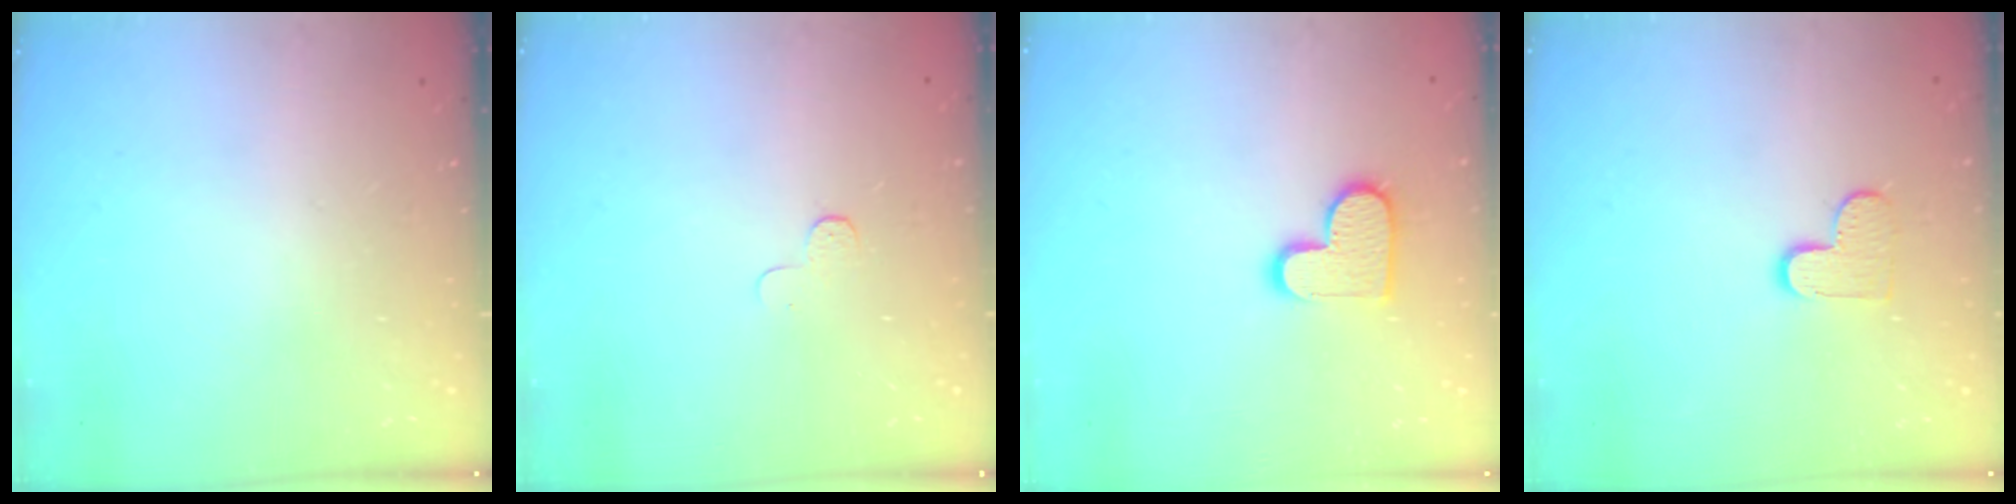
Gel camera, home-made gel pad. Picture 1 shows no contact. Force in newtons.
{"total": 3.9, "press": 3.9, "slide": 0.4}
{"total": 12.0, "press": 12.0, "slide": 0.6}
{"total": 8.5, "press": 8.4, "slide": 0.4}